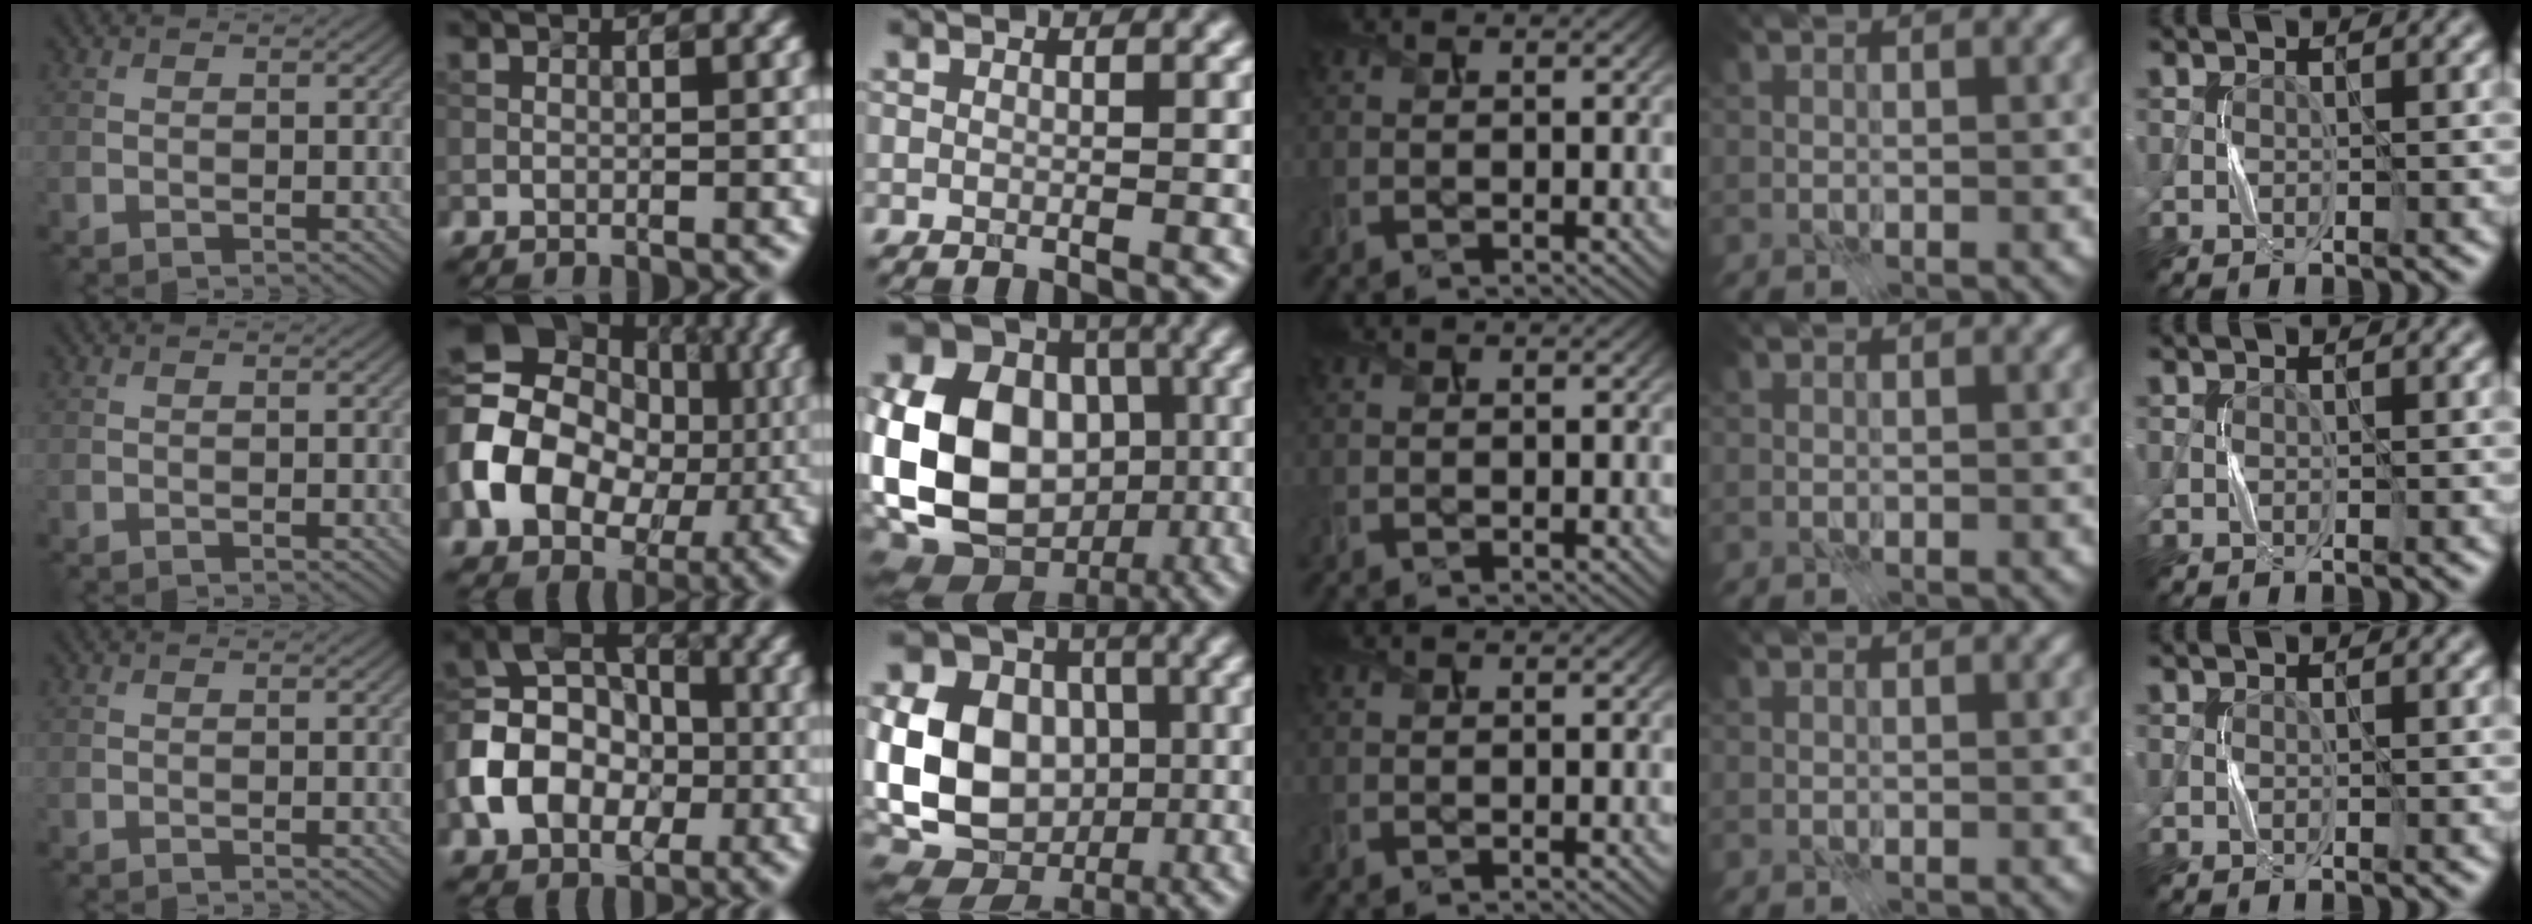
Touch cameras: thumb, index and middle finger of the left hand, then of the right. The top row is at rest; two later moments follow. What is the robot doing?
{"motion": "press", "object": "gel pad"}